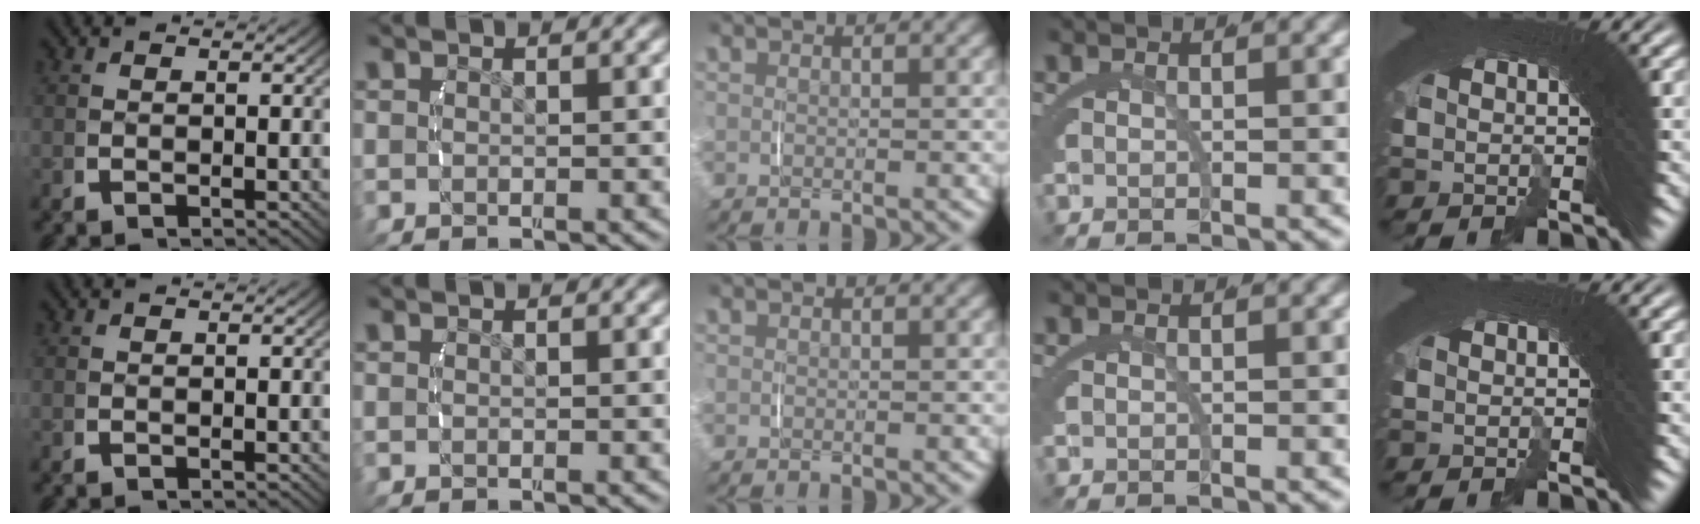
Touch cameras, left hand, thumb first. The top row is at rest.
{}